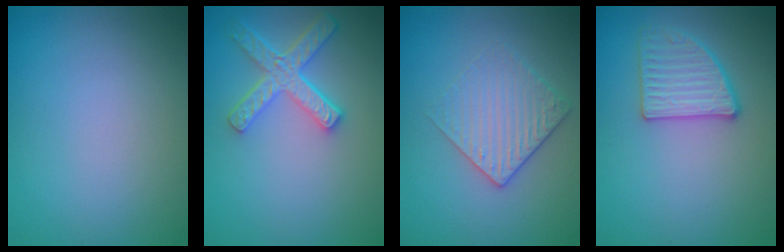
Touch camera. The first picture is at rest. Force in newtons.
{"total": 4.3, "press": 3.5, "slide": 2.5}
{"total": 2.9, "press": 2.6, "slide": 1.4}
{"total": 2.8, "press": 2.8, "slide": 0.3}